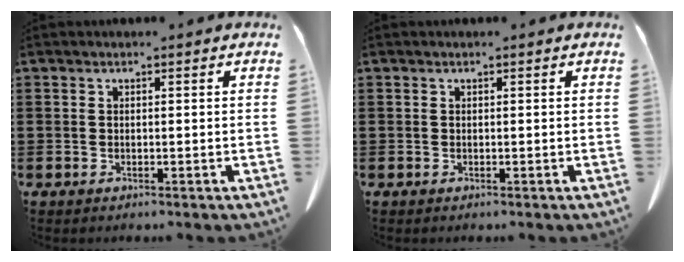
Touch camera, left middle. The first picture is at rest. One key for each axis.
{"total": 0.0}